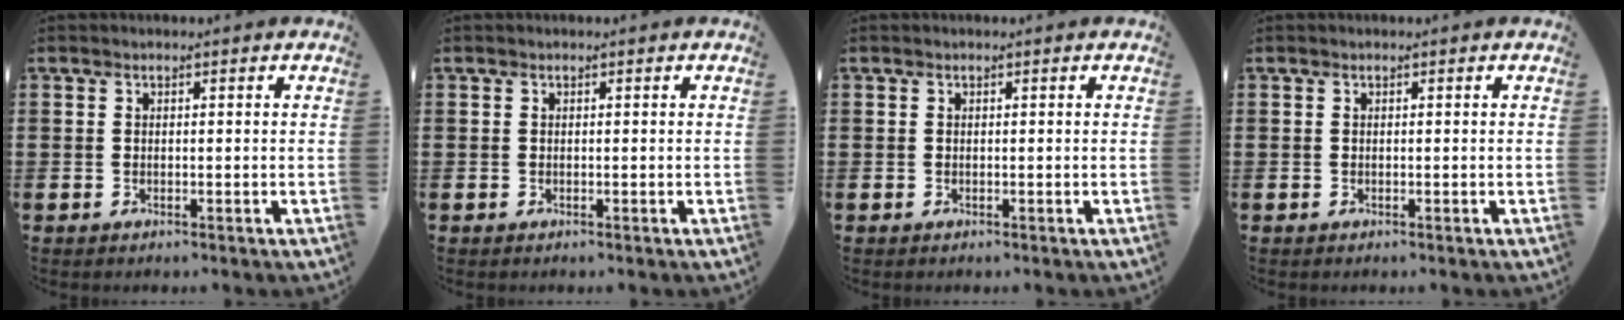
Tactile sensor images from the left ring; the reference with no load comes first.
{"total": 0.0}
{"total": 0.0}
{"total": 0.0}